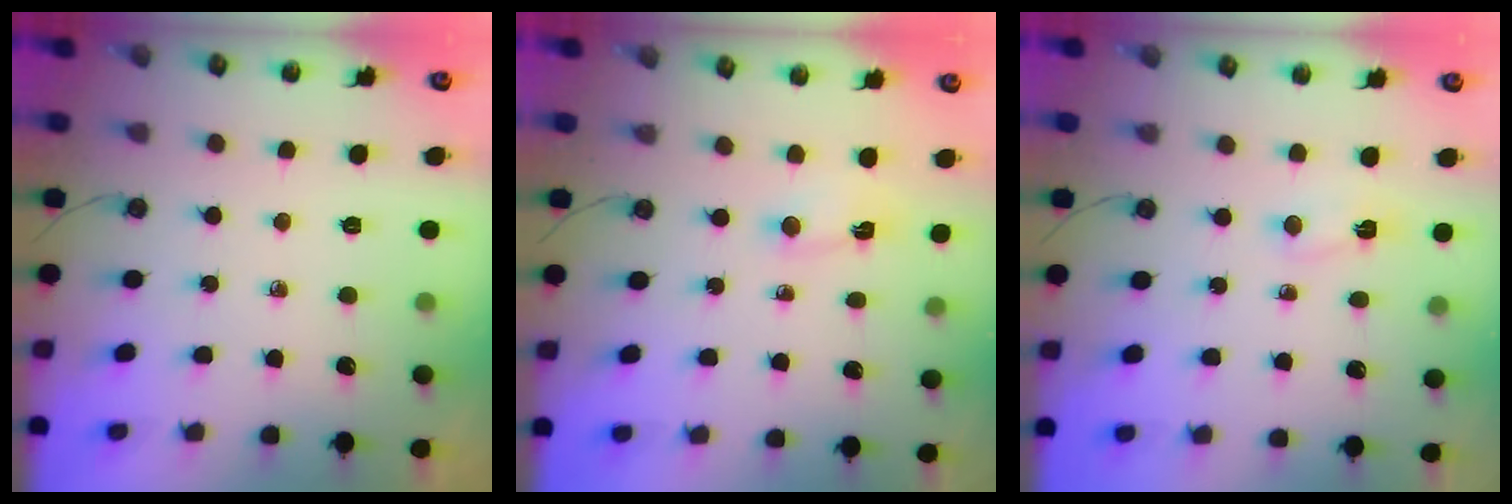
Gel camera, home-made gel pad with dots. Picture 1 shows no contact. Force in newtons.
{"total": 1.4, "press": 1.2, "slide": 0.7}
{"total": 2.4, "press": 2.4, "slide": 0.5}